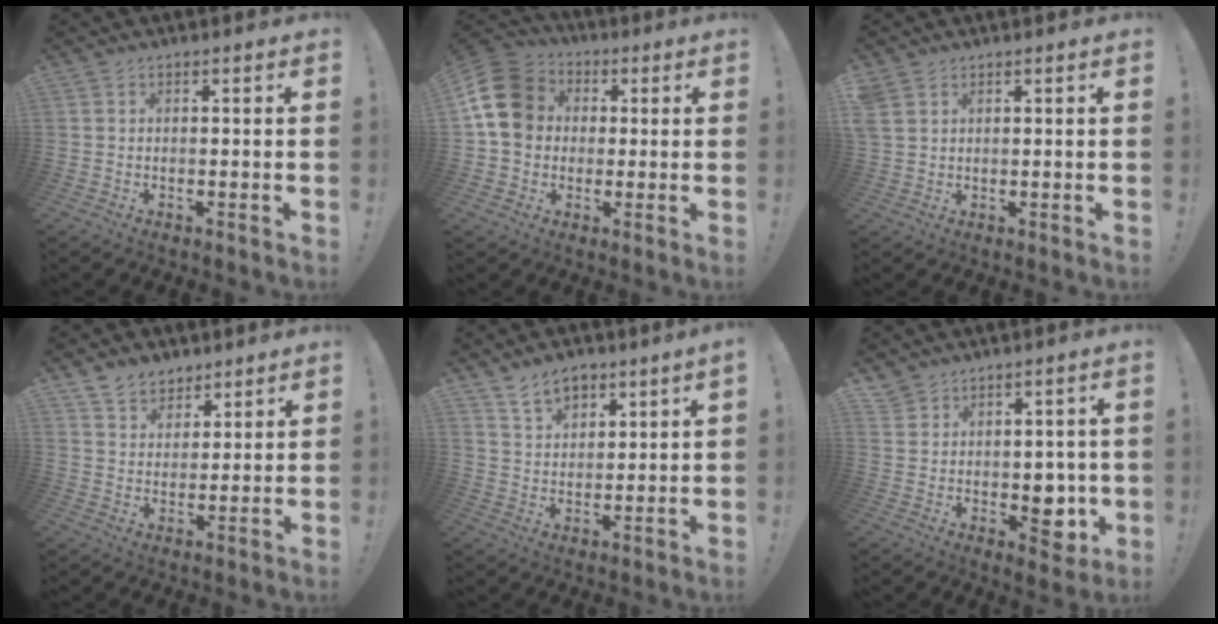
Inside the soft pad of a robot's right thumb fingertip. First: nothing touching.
{"total": 14.6, "force": [2.0, 12.2, 7.9], "torque": [-0.129, 0.009, 0.044]}
{"total": 3.6, "force": [2.3, 2.4, 1.4], "torque": [-0.029, -0.004, 0.046]}
{"total": 7.6, "force": [6.0, 4.6, 0.9], "torque": [-0.020, -0.042, 0.119]}
{"total": 7.8, "force": [6.1, 3.8, 3.1], "torque": [-0.055, -0.031, 0.114]}
{"total": 7.7, "force": [1.7, 6.7, 3.4], "torque": [-0.023, -0.028, 0.045]}